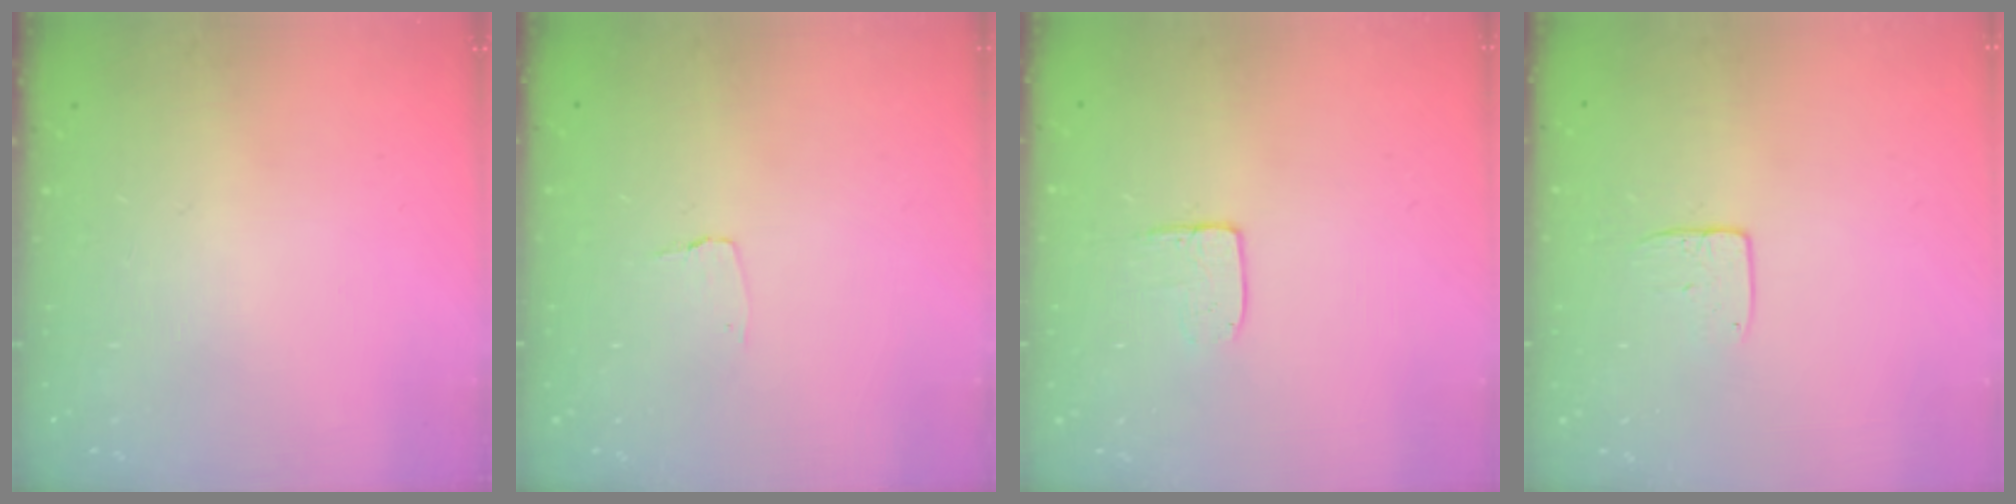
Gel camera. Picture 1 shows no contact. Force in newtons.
{"total": 2.6, "press": 2.6, "slide": 0.2}
{"total": 6.8, "press": 6.8, "slide": 0.5}
{"total": 5.8, "press": 5.7, "slide": 0.6}